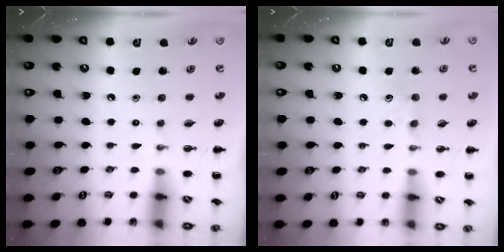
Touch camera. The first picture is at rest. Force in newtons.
{"total": 4.4, "press": 4.2, "slide": 1.2}